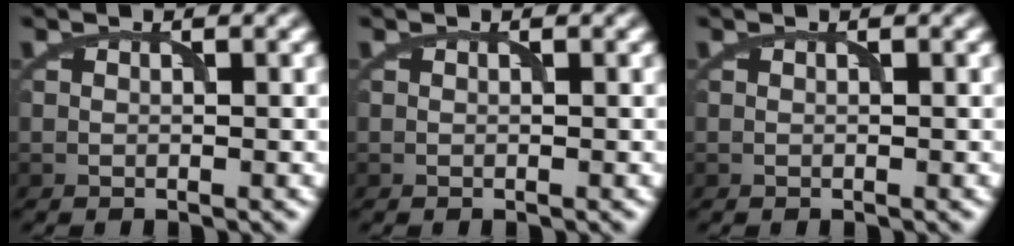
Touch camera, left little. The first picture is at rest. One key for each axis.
{"total": 0.0}
{"total": 0.0}